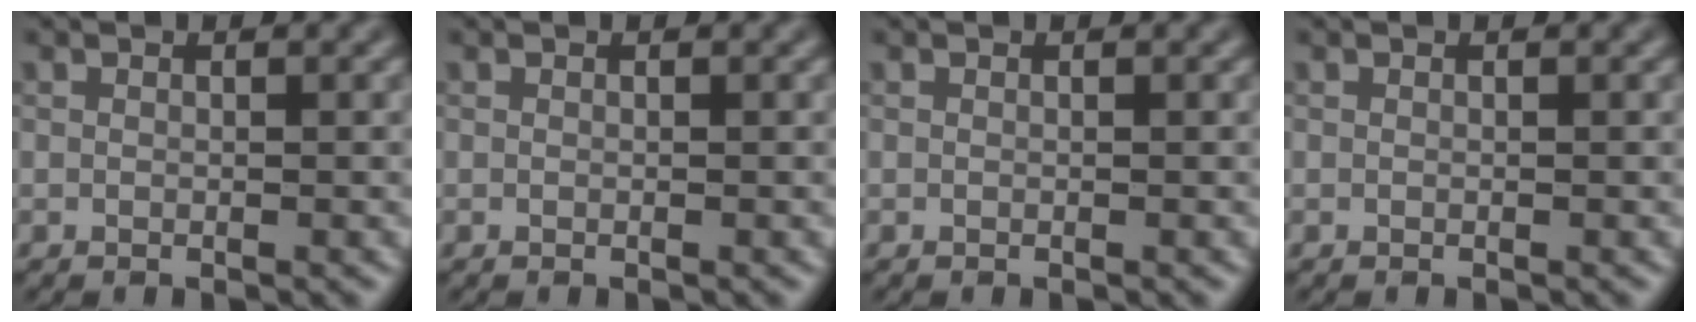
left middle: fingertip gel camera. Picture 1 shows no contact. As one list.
[{"total": 0.0}, {"total": 0.0}, {"total": 0.0}]